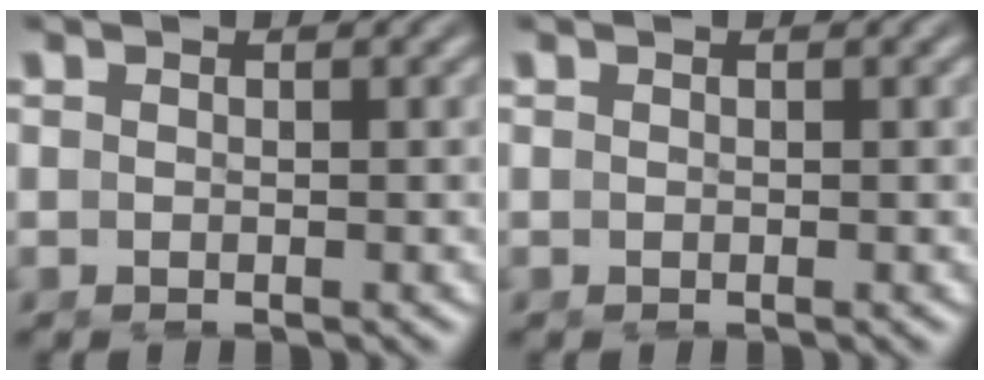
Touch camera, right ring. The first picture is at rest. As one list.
[{"total": 0.0}]